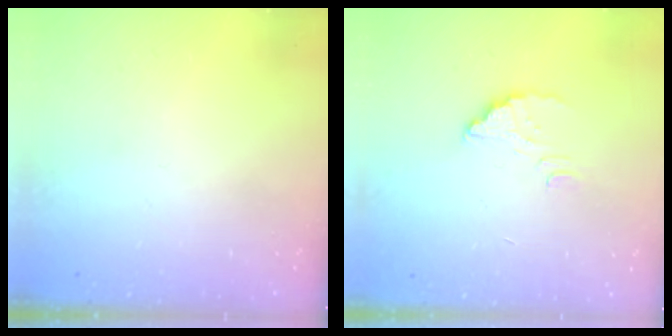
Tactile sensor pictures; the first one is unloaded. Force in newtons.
{"total": 2.4, "press": 2.4, "slide": 0.2}